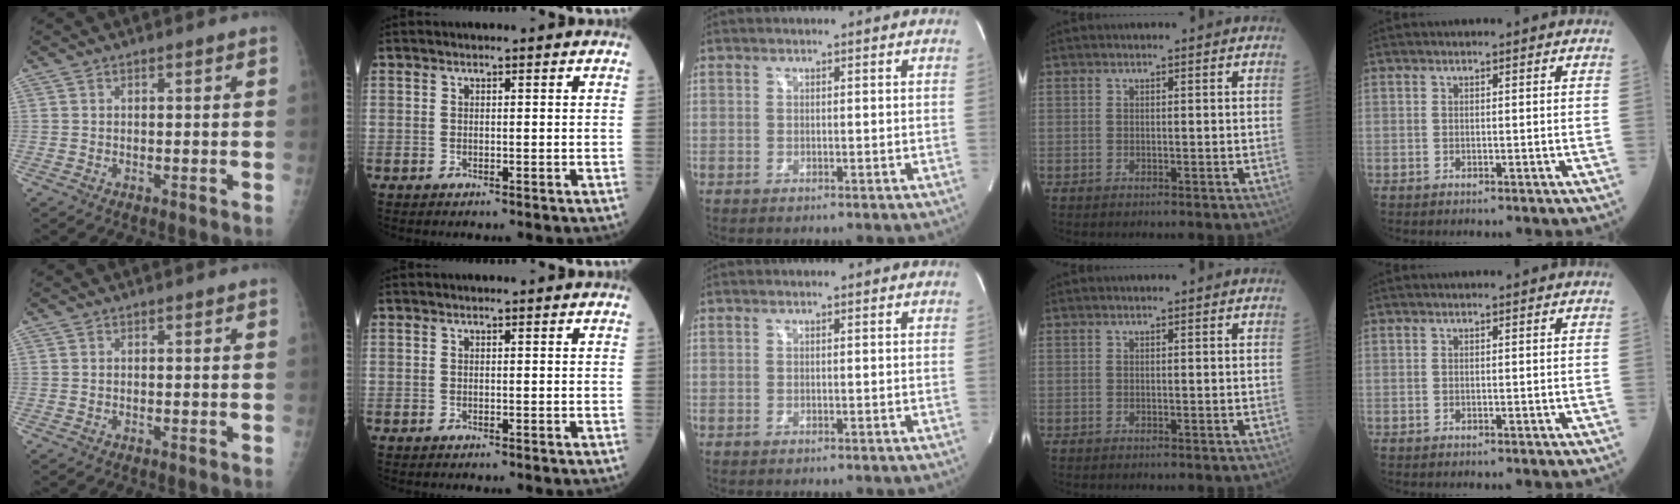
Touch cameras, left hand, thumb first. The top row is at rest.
{}